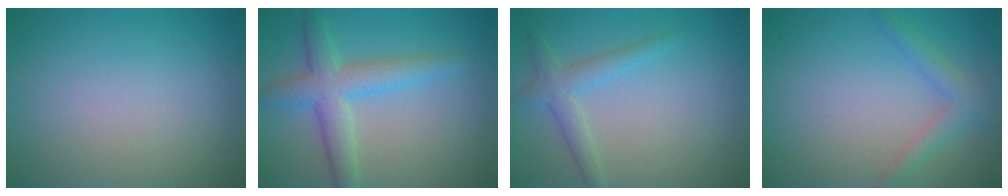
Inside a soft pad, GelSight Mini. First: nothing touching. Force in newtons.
{"total": 4.7, "press": 4.7, "slide": 0.1}
{"total": 2.4, "press": 2.4, "slide": 0.1}
{"total": 2.2, "press": 2.2, "slide": 0.1}